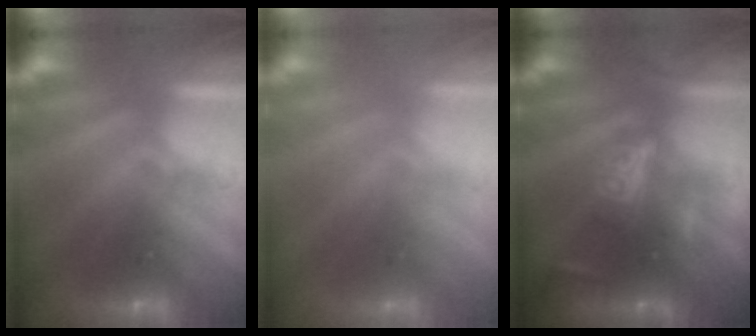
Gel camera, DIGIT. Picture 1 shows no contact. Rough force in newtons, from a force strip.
{"total": 3.1}
{"total": 2.7}